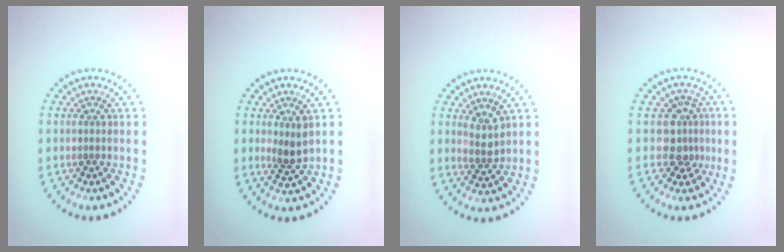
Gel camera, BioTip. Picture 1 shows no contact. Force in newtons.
{"total": 2.0, "press": 1.7, "slide": 1.1}
{"total": 2.0, "press": 1.8, "slide": 1.0}
{"total": 2.6, "press": 1.9, "slide": 1.8}